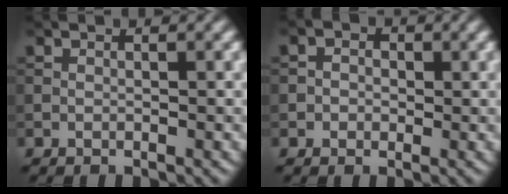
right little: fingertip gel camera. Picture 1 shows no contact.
{"total": 1.8, "force": [0.1, 1.7, 0.7], "torque": [0.000, 0.001, -0.012]}